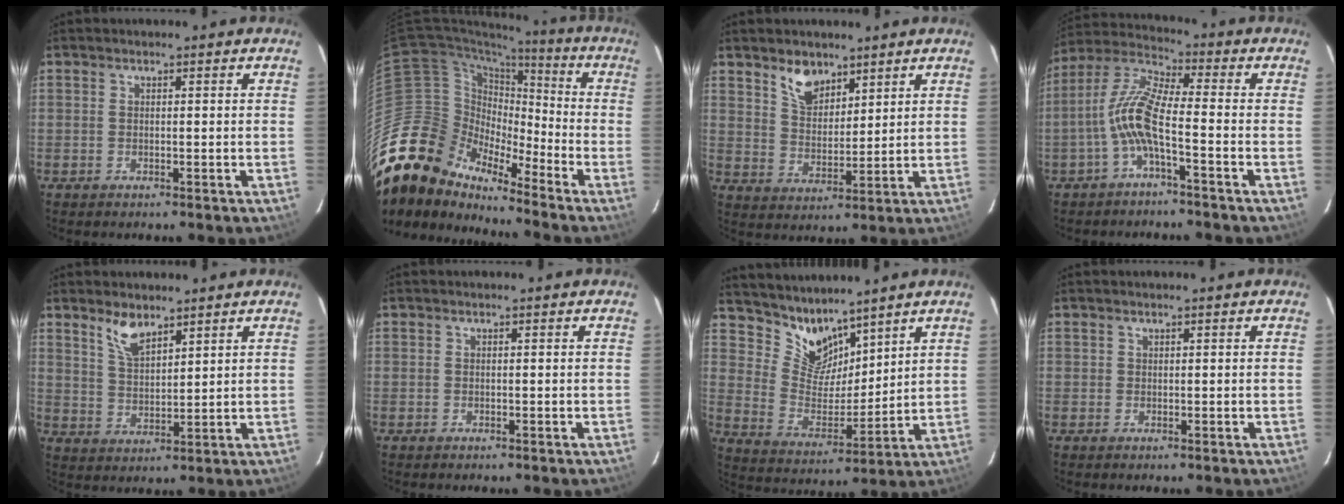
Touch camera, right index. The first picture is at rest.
{"total": 18.4, "force": [-15.2, 8.2, 6.3], "torque": [-0.127, -0.004, -0.293]}
{"total": 6.7, "force": [4.9, 3.2, 3.1], "torque": [-0.048, 0.004, 0.096]}
{"total": 8.9, "force": [-3.1, 1.5, 8.2], "torque": [-0.188, 0.014, -0.064]}
{"total": 5.7, "force": [4.4, 1.8, 3.2], "torque": [-0.059, 0.001, 0.089]}
{"total": 0.0}
{"total": 9.4, "force": [8.4, 3.5, 2.3], "torque": [-0.044, -0.009, 0.168]}
{"total": 0.0}